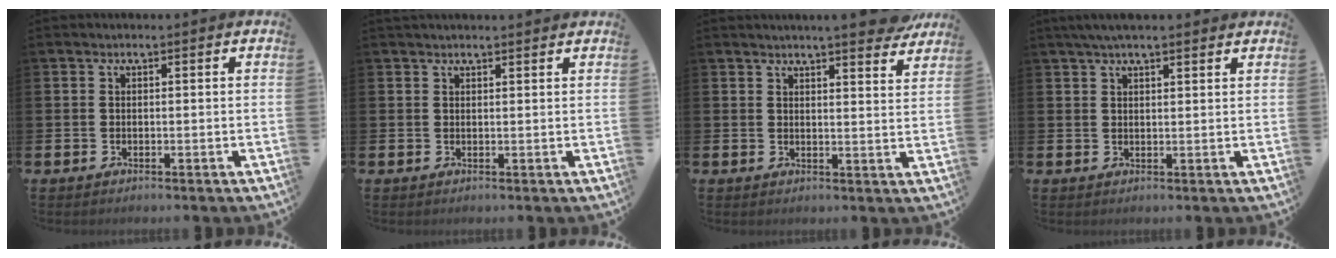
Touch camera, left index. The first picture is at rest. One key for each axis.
{"total": 1.1, "fx": 1.0, "fy": 0.0, "fz": 0.2, "tx": 0.008, "ty": -0.005, "tz": 0.016}
{"total": 5.3, "fx": 5.1, "fy": -0.2, "fz": 1.3, "tx": -0.019, "ty": -0.028, "tz": 0.088}
{"total": 3.3, "fx": 2.8, "fy": 0.6, "fz": 1.7, "tx": -0.035, "ty": -0.002, "tz": 0.050}